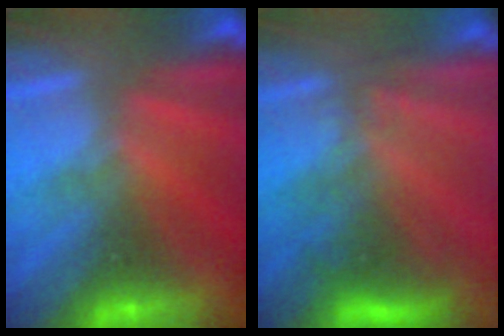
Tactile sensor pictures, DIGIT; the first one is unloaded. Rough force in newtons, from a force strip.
{"total": 2.9}